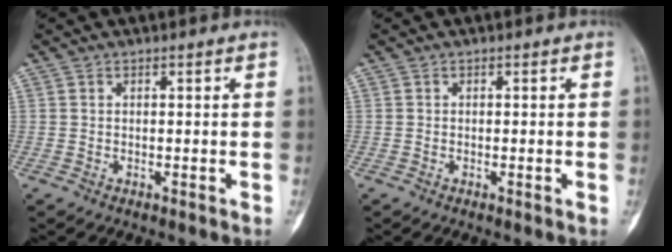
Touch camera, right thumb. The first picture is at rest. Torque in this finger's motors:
{"motor_torque": [-0.26, 0.30, -0.15, -0.02, -0.02]}